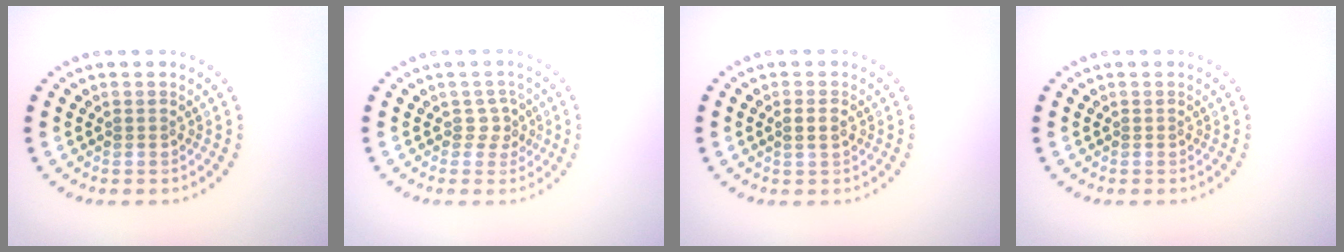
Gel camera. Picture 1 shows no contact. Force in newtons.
{"total": 1.6, "press": 1.3, "slide": 1.0}
{"total": 1.4, "press": 1.2, "slide": 0.6}
{"total": 0.0}